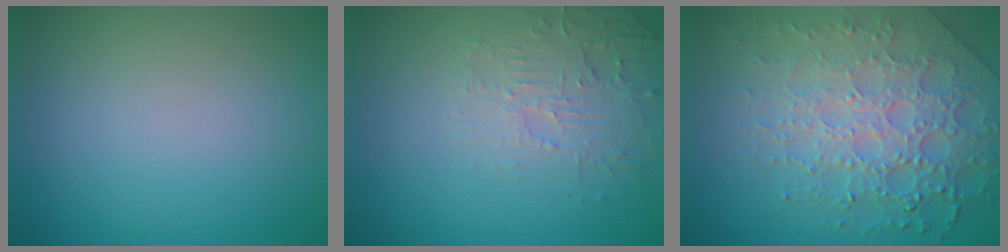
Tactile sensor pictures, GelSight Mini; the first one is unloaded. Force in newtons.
{"total": 3.2, "press": 3.1, "slide": 0.7}
{"total": 8.0, "press": 5.6, "slide": 5.8}